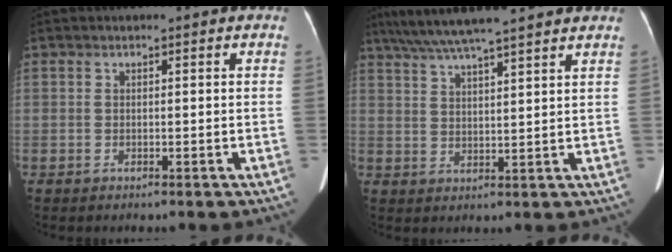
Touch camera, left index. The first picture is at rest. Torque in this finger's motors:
{"motor_torque": [0.73, -1.03, 0.36, 0.14]}